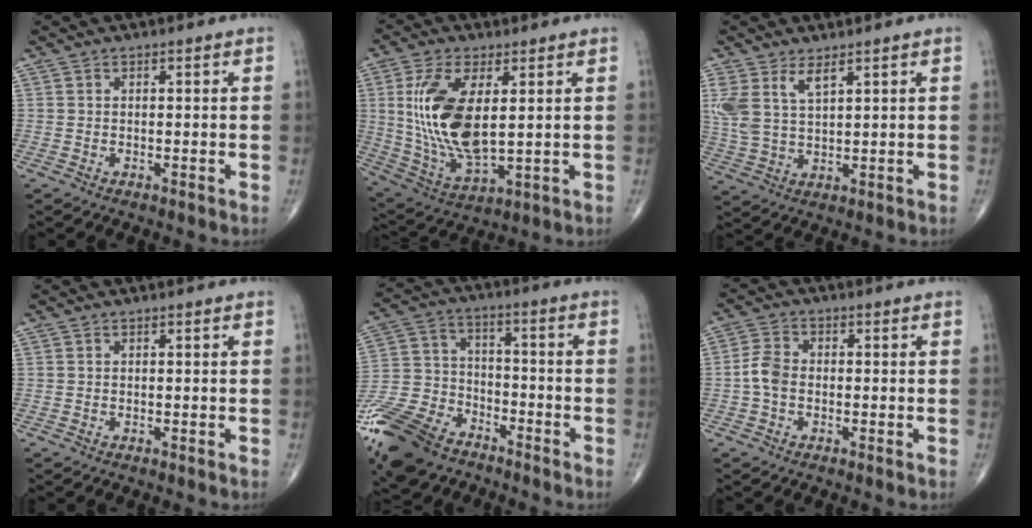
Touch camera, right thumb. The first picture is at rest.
{"total": 16.6, "force": [2.7, 7.5, 14.5], "torque": [-0.298, -0.020, 0.064]}
{"total": 7.3, "force": [3.8, 3.1, 5.4], "torque": [-0.122, -0.012, 0.085]}
{"total": 0.0}
{"total": 17.6, "force": [-12.3, 9.9, 7.9], "torque": [-0.158, 0.044, -0.228]}
{"total": 4.3, "force": [-0.9, 3.0, 3.0], "torque": [-0.062, 0.013, -0.024]}